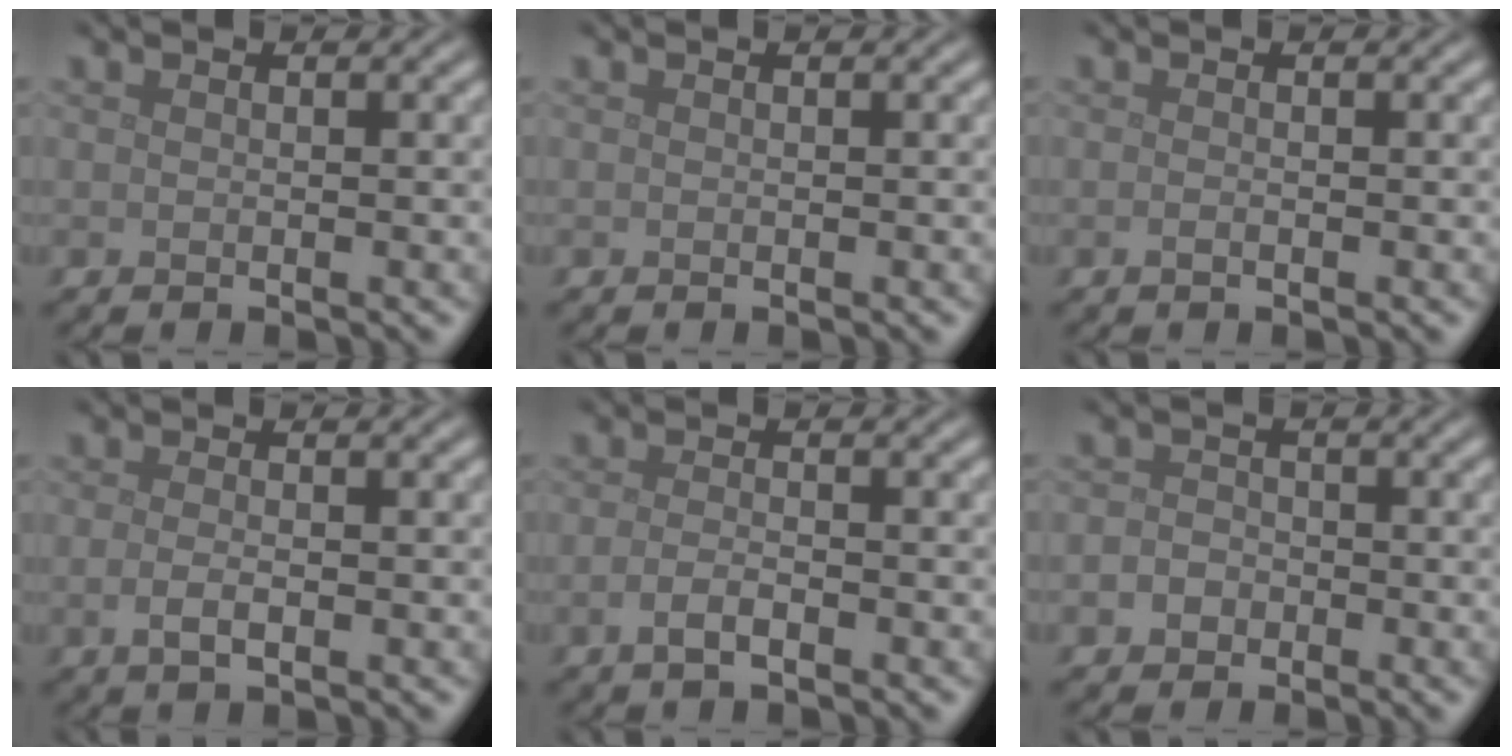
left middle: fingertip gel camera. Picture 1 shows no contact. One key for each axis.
{"total": 0.0}
{"total": 0.6, "fx": -0.2, "fy": 0.2, "fz": 0.6, "tx": -0.009, "ty": -0.003, "tz": -0.006}
{"total": 1.8, "fx": -0.4, "fy": 0.7, "fz": 1.6, "tx": -0.035, "ty": -0.006, "tz": -0.009}
{"total": 1.8, "fx": -0.8, "fy": 0.6, "fz": 1.5, "tx": -0.032, "ty": -0.001, "tz": -0.019}
{"total": 1.9, "fx": -0.7, "fy": 1.7, "fz": 0.7, "tx": 0.005, "ty": 0.001, "tz": -0.017}